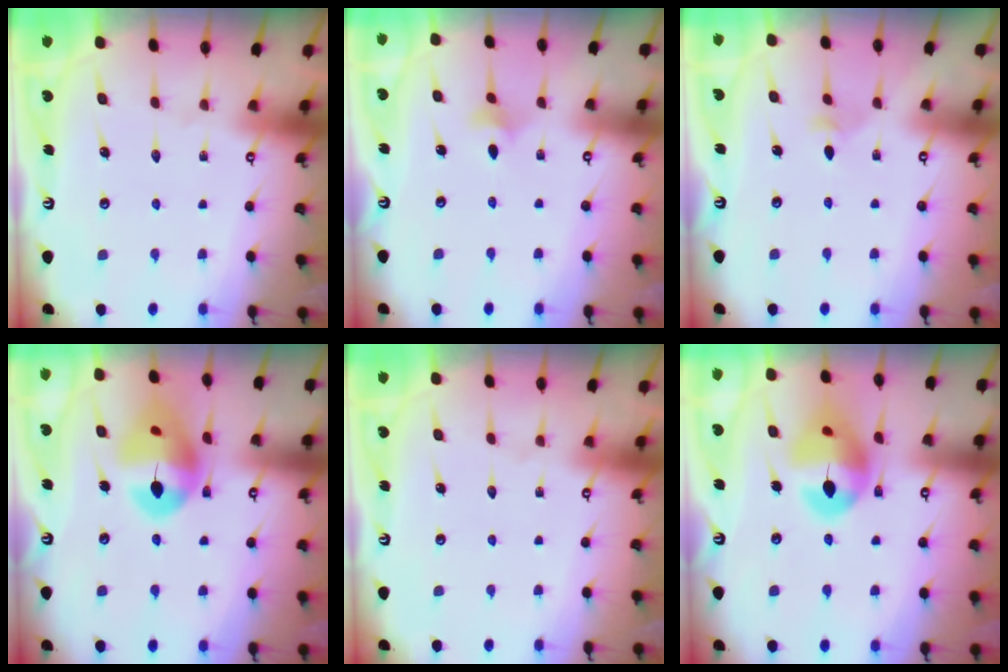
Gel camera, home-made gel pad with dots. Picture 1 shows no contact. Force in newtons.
{"total": 3.4, "press": 3.3, "slide": 0.8}
{"total": 2.5, "press": 2.4, "slide": 0.6}
{"total": 14.8, "press": 14.7, "slide": 1.6}
{"total": 0.0}
{"total": 14.6, "press": 14.5, "slide": 1.6}